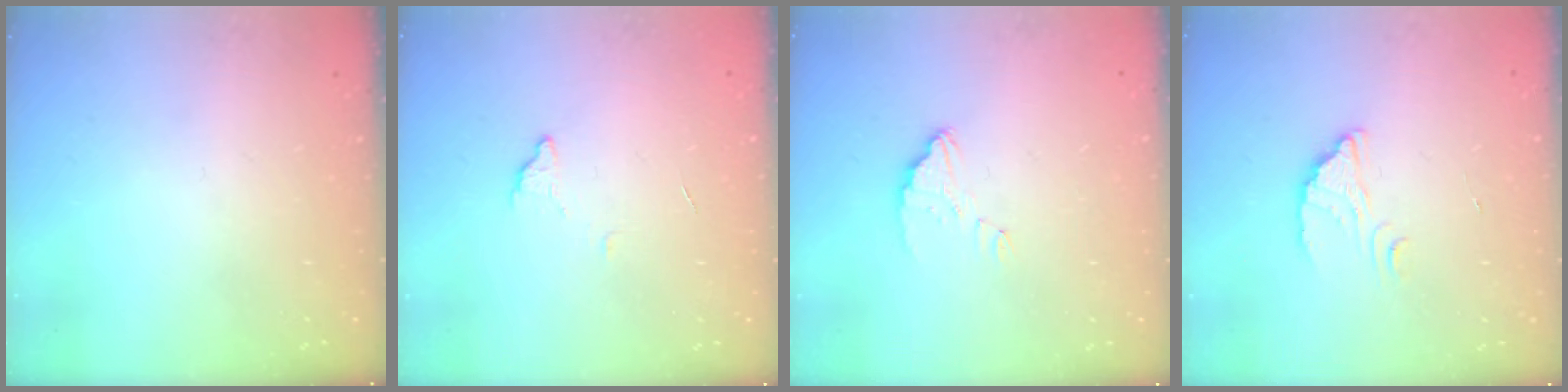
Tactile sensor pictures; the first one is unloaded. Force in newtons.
{"total": 3.2, "press": 3.2, "slide": 0.2}
{"total": 3.0, "press": 3.0, "slide": 0.2}
{"total": 2.3, "press": 2.3, "slide": 0.2}